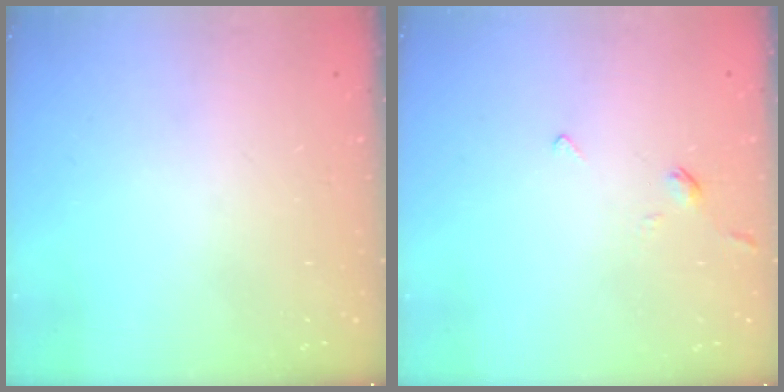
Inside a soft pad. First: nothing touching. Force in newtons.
{"total": 2.4, "press": 2.3, "slide": 0.6}